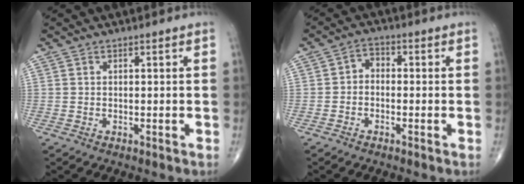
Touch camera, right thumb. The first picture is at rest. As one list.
[{"total": 2.7, "force": [-0.7, 2.0, 1.7], "torque": [-0.010, 0.018, -0.026]}]